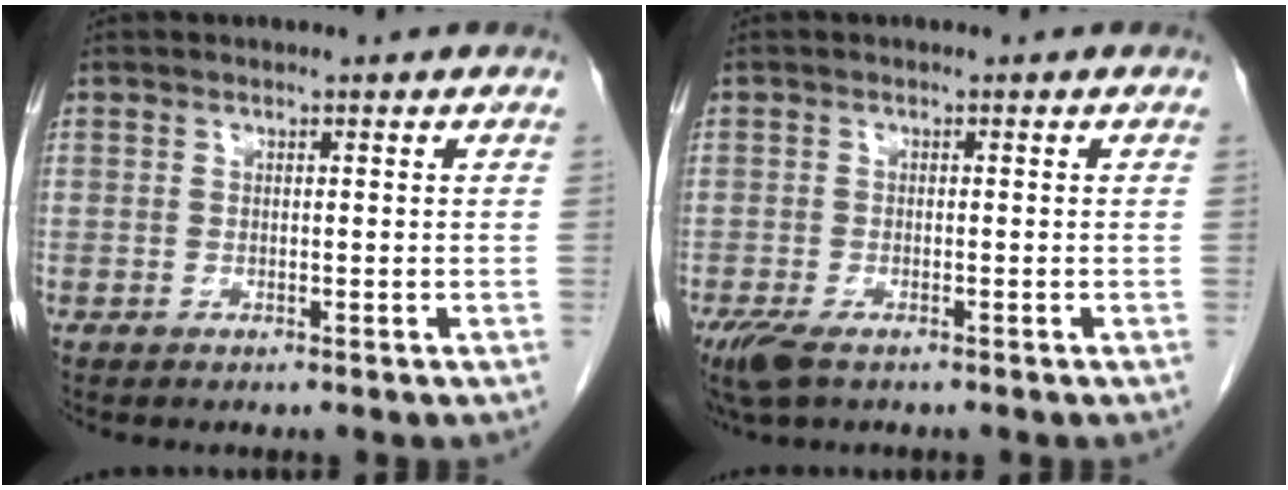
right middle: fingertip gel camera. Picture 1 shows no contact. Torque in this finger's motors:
{"motor_torque": [0.89, -0.75, 0.13, 0.05]}